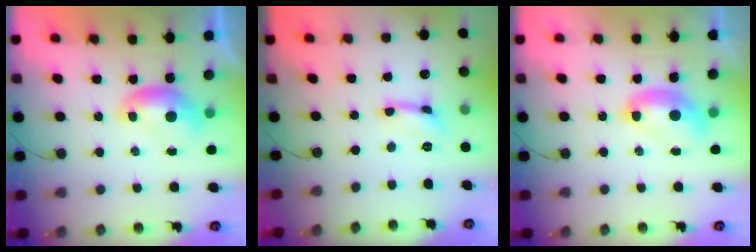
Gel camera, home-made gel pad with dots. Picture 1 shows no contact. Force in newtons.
{"total": 0.0}
{"total": 2.5, "press": 2.5, "slide": 0.1}